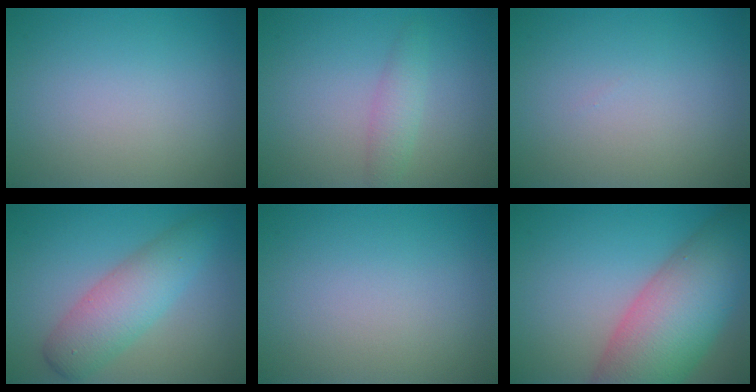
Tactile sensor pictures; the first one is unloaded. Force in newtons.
{"total": 1.8, "press": 1.8, "slide": 0.1}
{"total": 0.0}
{"total": 4.9, "press": 4.9, "slide": 0.0}
{"total": 0.0}
{"total": 11.4, "press": 11.3, "slide": 0.5}